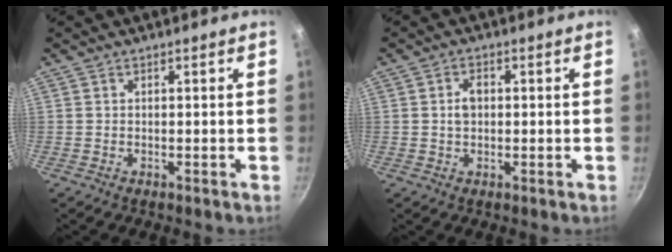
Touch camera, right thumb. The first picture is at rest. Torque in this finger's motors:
{"motor_torque": [-0.16, -0.01, 0.10, 0.12, 0.03]}